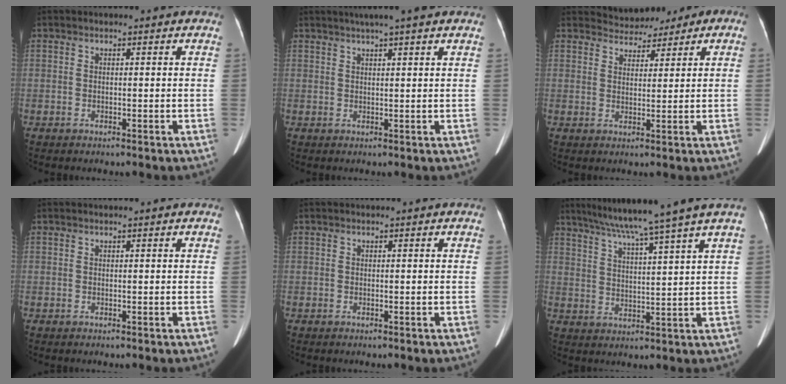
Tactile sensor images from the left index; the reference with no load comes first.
{"total": 6.2, "force": [4.9, 0.0, 3.8], "torque": [-0.058, 0.028, 0.069]}
{"total": 4.8, "force": [3.8, 2.7, 1.2], "torque": [-0.020, 0.025, 0.056]}
{"total": 0.0}
{"total": 0.0}
{"total": 12.4, "force": [9.9, -2.9, 6.9], "torque": [-0.109, -0.008, 0.145]}